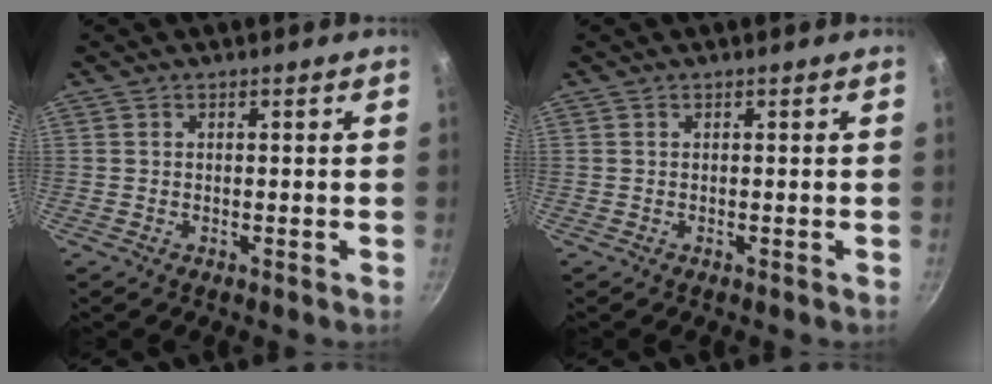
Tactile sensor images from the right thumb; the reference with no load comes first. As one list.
[{"total": 0.0}]